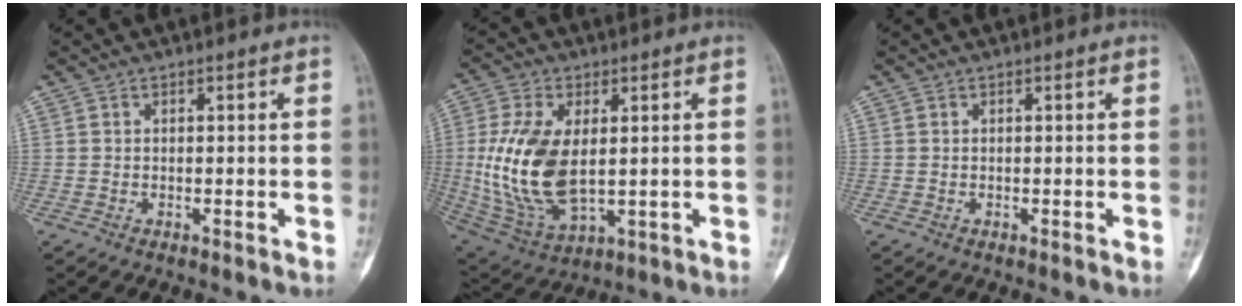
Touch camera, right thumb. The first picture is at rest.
{"total": 16.7, "force": [1.0, 9.1, 13.9], "torque": [-0.288, -0.013, 0.035]}
{"total": 0.0}